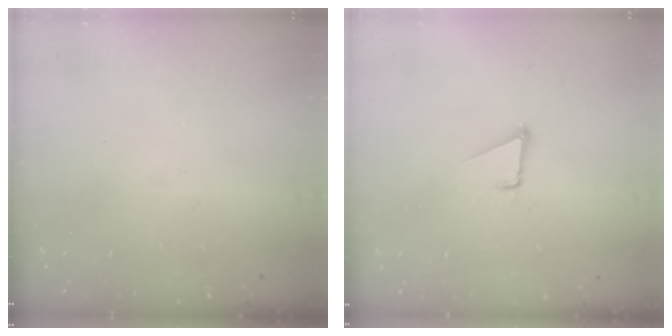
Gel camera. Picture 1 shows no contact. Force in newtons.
{"total": 1.7, "press": 1.7, "slide": 0.1}